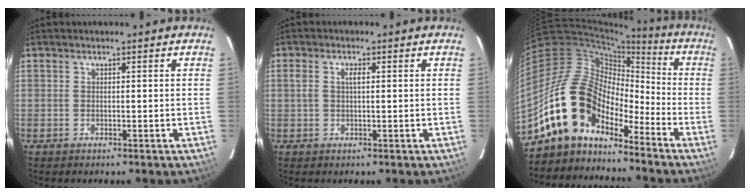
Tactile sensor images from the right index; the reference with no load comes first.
{"total": 2.3, "force": [0.4, 1.1, 2.0], "torque": [-0.039, 0.005, 0.007]}
{"total": 15.9, "force": [-11.7, 8.2, 7.0], "torque": [-0.130, 0.013, -0.221]}